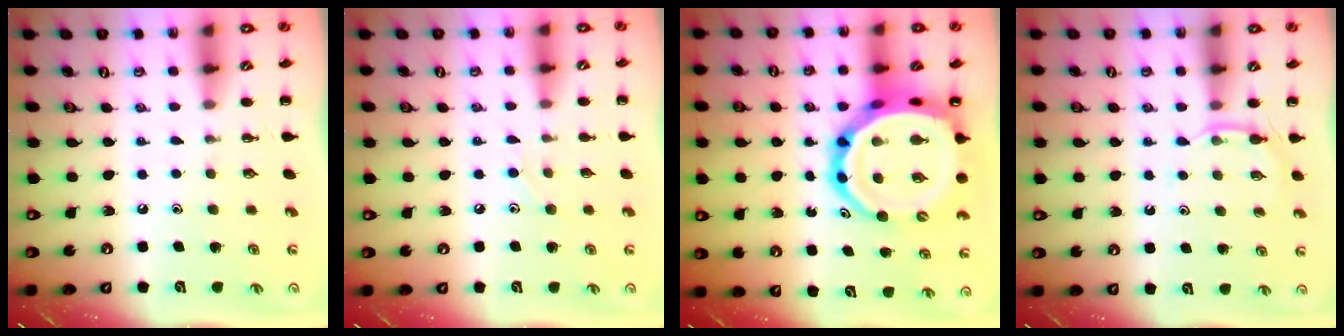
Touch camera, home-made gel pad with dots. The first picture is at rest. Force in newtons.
{"total": 4.7, "press": 4.4, "slide": 1.5}
{"total": 19.8, "press": 19.1, "slide": 5.2}
{"total": 5.0, "press": 4.8, "slide": 1.4}